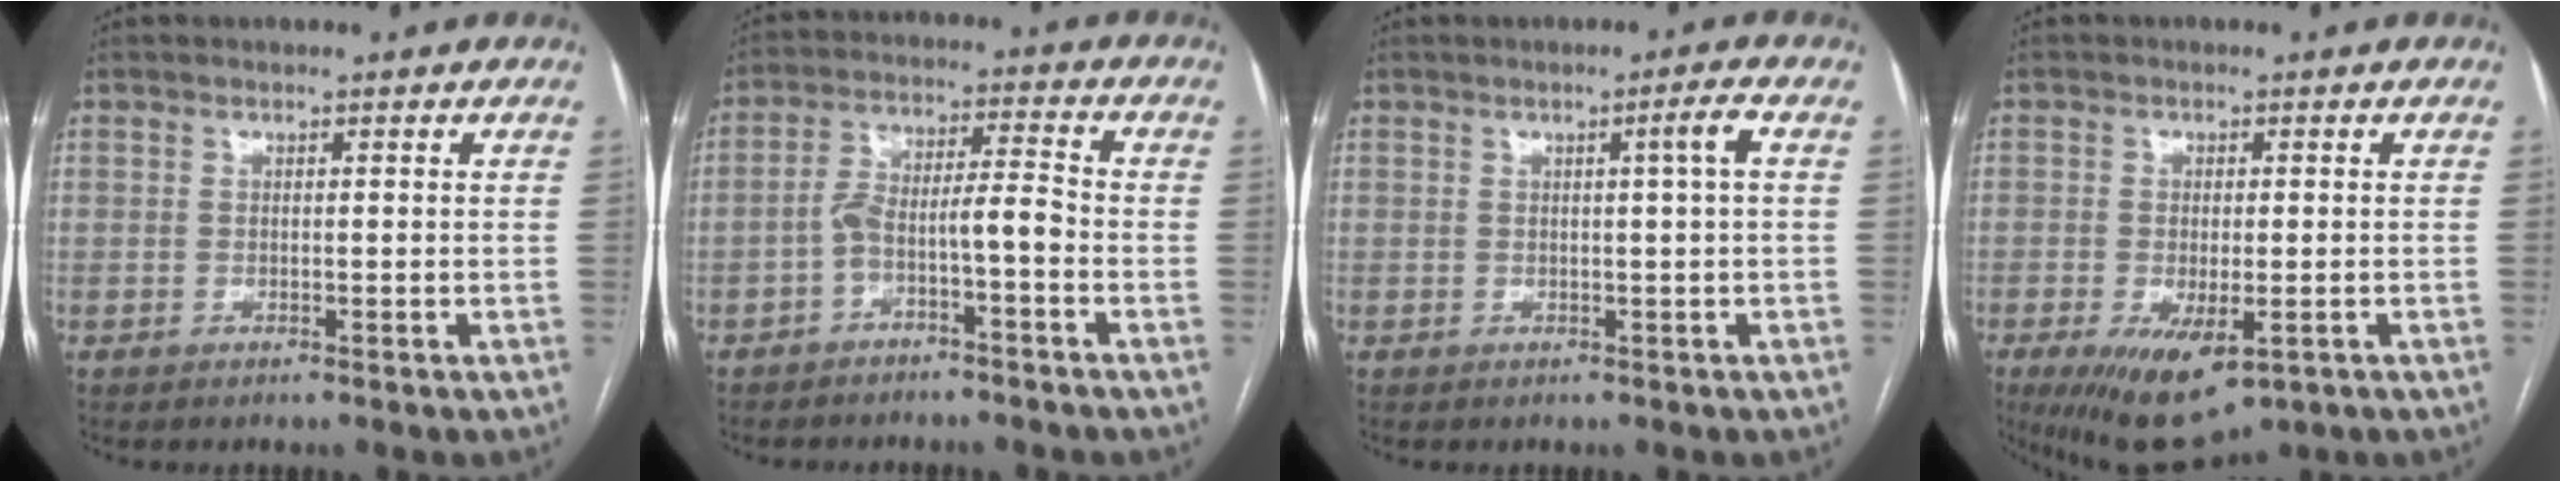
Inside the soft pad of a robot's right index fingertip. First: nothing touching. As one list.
[{"total": 6.2, "force": [-2.7, 0.9, 5.5], "torque": [-0.102, 0.031, -0.045]}, {"total": 2.4, "force": [0.4, -0.7, 2.2], "torque": [-0.036, 0.000, 0.010]}, {"total": 9.8, "force": [-4.7, 3.9, 7.6], "torque": [-0.131, -0.021, -0.065]}]